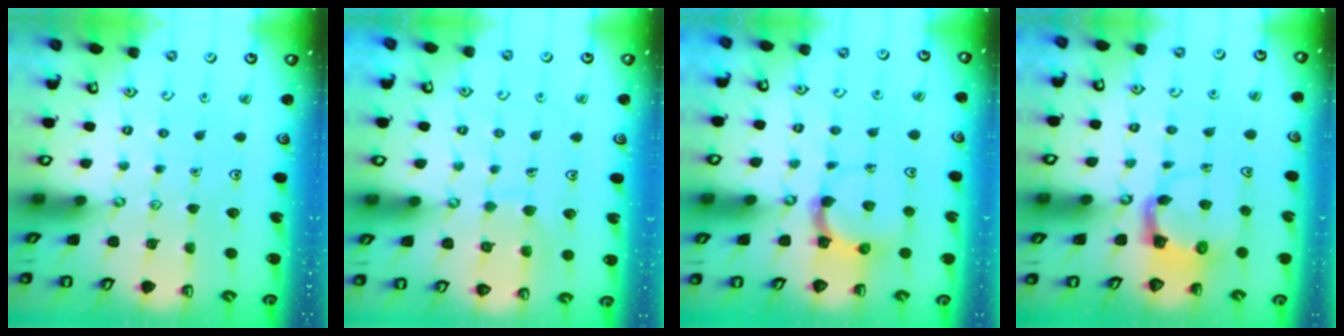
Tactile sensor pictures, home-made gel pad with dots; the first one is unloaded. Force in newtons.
{"total": 7.1, "press": 7.1, "slide": 0.3}
{"total": 4.5, "press": 4.4, "slide": 0.7}
{"total": 3.9, "press": 3.9, "slide": 0.7}